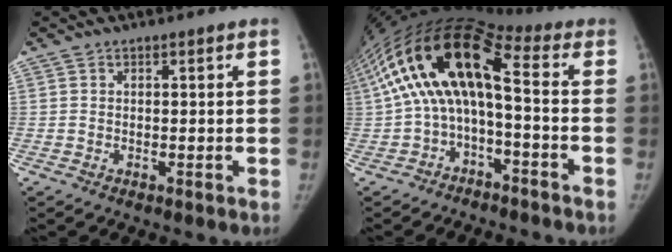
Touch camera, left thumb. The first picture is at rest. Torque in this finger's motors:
{"motor_torque": [0.94, 1.08, 2.74, -0.04, 1.05]}